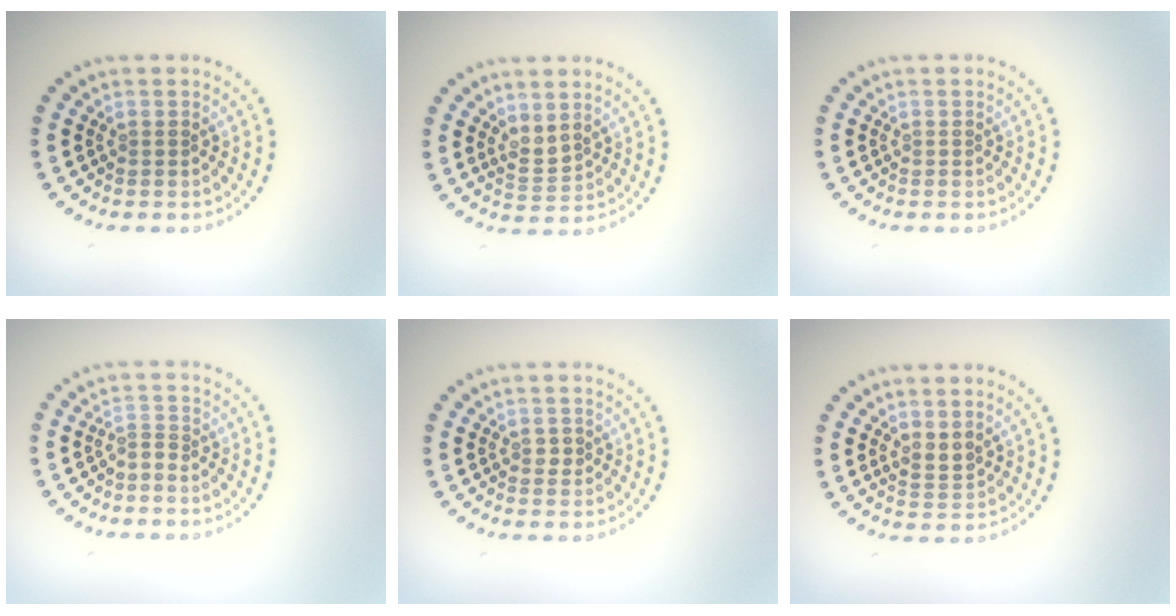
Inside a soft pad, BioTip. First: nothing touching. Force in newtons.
{"total": 1.5, "press": 1.3, "slide": 0.9}
{"total": 0.0}
{"total": 1.0, "press": 0.4, "slide": 1.0}
{"total": 0.9, "press": 0.9, "slide": 0.2}
{"total": 1.6, "press": 1.2, "slide": 1.1}